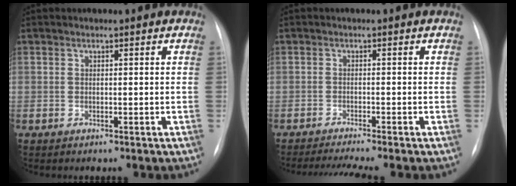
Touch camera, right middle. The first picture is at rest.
{"total": 5.1, "force": [-4.3, -1.1, 2.4], "torque": [-0.042, -0.014, -0.069]}